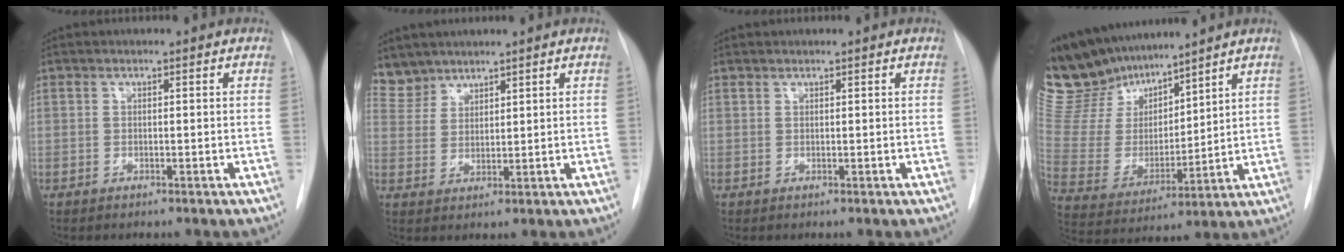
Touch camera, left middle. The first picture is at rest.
{"total": 4.6, "force": [4.2, 1.7, -0.6], "torque": [0.016, 0.005, 0.090]}
{"total": 0.6, "force": [0.5, 0.1, -0.1], "torque": [0.002, -0.001, 0.010]}
{"total": 16.7, "force": [14.9, 5.3, 5.1], "torque": [-0.109, 0.013, 0.300]}